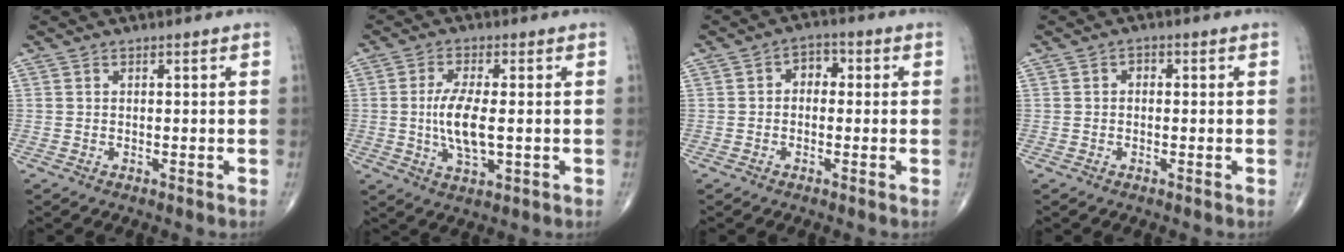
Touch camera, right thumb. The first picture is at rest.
{"total": 8.0, "force": [-0.3, 2.8, 7.5], "torque": [-0.156, -0.011, -0.007]}
{"total": 3.6, "force": [0.0, 2.7, 2.3], "torque": [-0.008, 0.014, -0.013]}
{"total": 1.2, "force": [0.0, 0.9, 0.7], "torque": [0.001, 0.004, -0.007]}